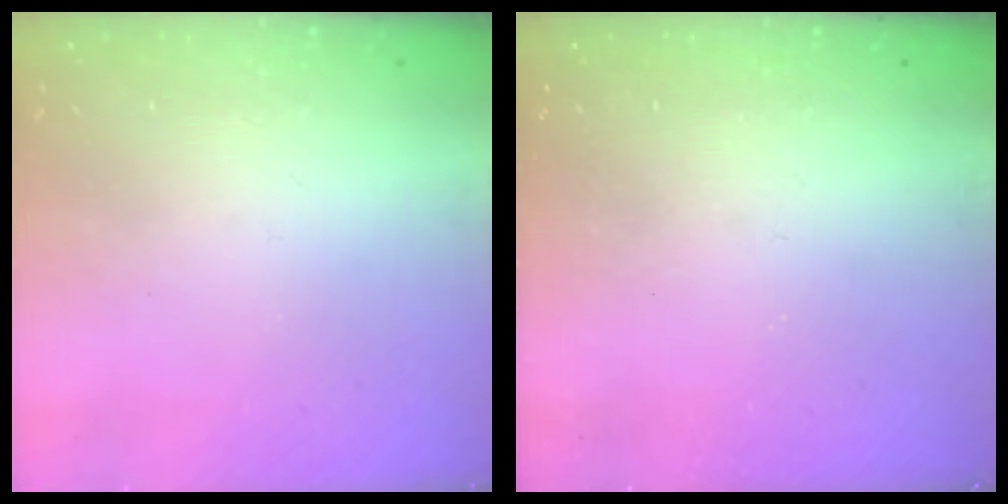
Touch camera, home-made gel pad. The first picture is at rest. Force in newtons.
{"total": 0.0}